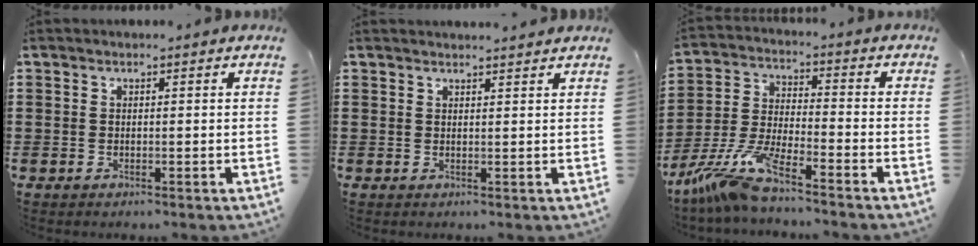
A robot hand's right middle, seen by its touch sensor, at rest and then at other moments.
{"total": 1.4, "force": [1.4, -0.1, 0.2], "torque": [0.001, -0.003, 0.024]}
{"total": 8.8, "force": [-7.5, 0.0, 4.6], "torque": [-0.122, -0.016, -0.158]}